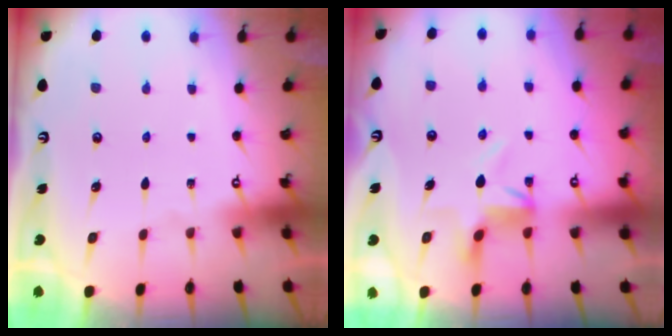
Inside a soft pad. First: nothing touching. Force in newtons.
{"total": 5.1, "press": 5.1, "slide": 0.1}